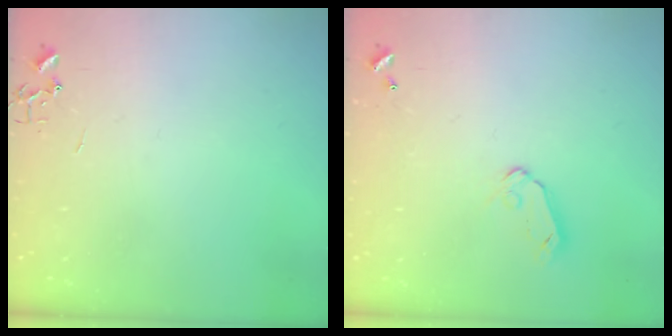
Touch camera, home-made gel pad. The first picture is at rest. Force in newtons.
{"total": 6.2, "press": 6.2, "slide": 0.6}